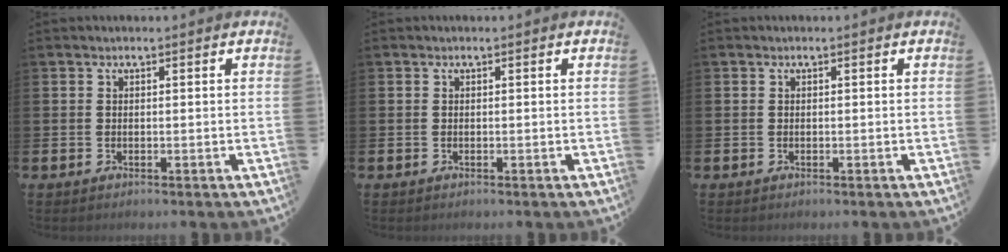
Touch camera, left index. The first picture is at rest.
{"total": 0.0}
{"total": 0.0}